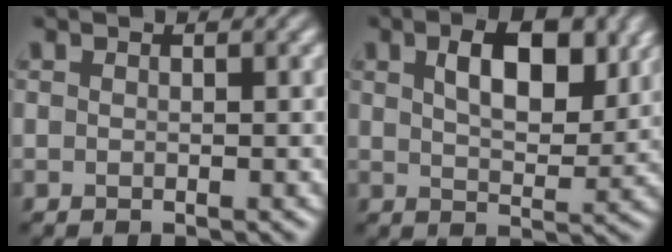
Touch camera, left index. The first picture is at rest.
{"total": 6.0, "force": [2.4, 2.9, 4.7], "torque": [-0.077, 0.001, 0.038]}